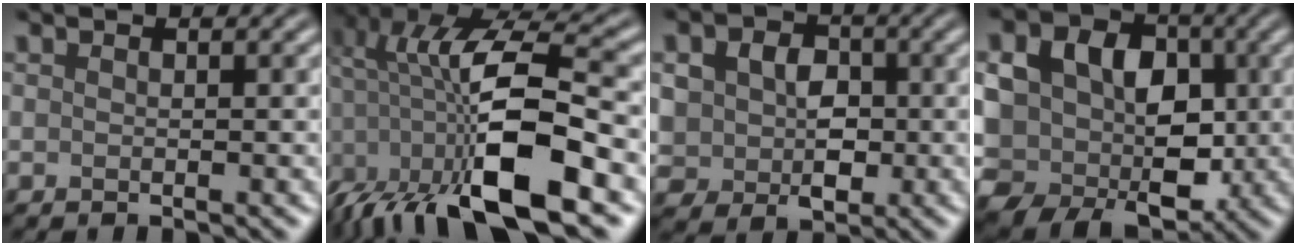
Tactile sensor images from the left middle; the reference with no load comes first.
{"total": 13.7, "force": [-5.3, 5.5, 11.4], "torque": [-0.206, -0.008, -0.094]}
{"total": 6.5, "force": [0.5, 5.3, 3.6], "torque": [-0.066, 0.007, 0.001]}
{"total": 12.9, "force": [-0.7, 10.0, 8.1], "torque": [-0.139, 0.001, -0.014]}